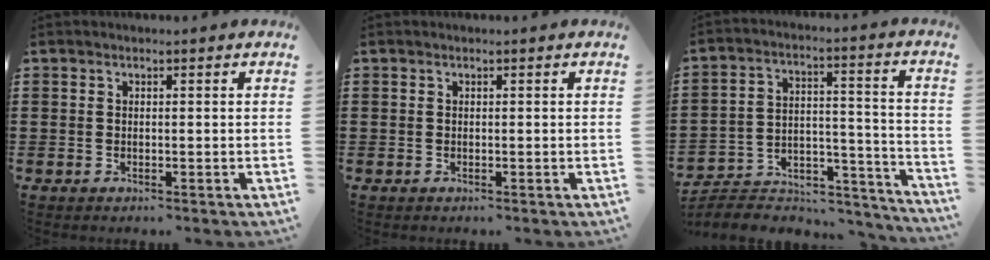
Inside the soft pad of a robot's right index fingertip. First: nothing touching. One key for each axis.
{"total": 0.0}
{"total": 5.3, "fx": -4.8, "fy": 1.8, "fz": 1.0, "tx": -0.023, "ty": 0.004, "tz": -0.098}